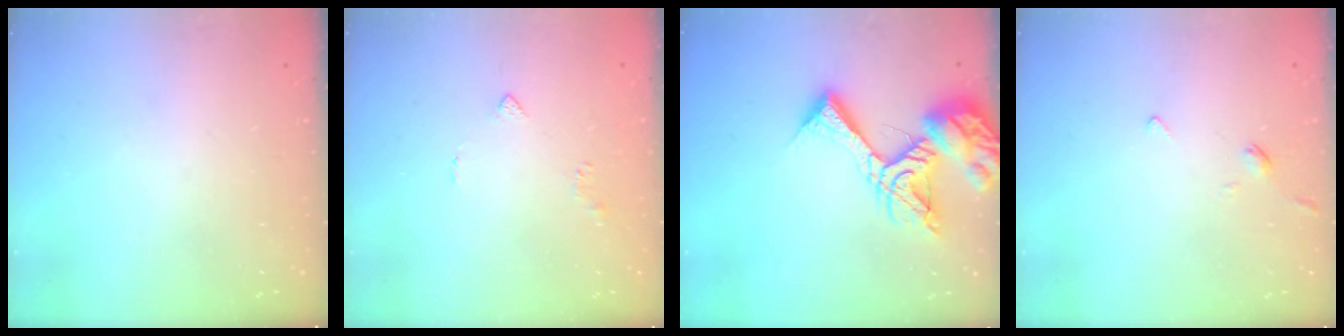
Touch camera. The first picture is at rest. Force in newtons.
{"total": 2.8, "press": 2.8, "slide": 0.6}
{"total": 15.2, "press": 15.2, "slide": 1.0}
{"total": 2.4, "press": 2.3, "slide": 0.6}